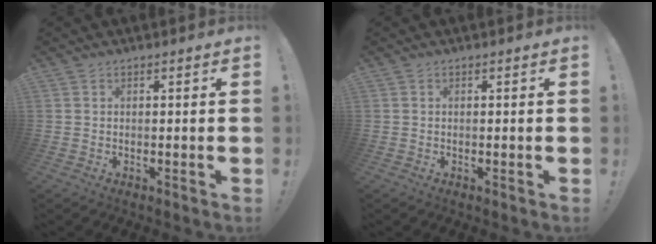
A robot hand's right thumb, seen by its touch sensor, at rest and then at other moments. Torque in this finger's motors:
{"motor_torque": [0.23, 0.05, 0.19, -0.32, 0.00]}